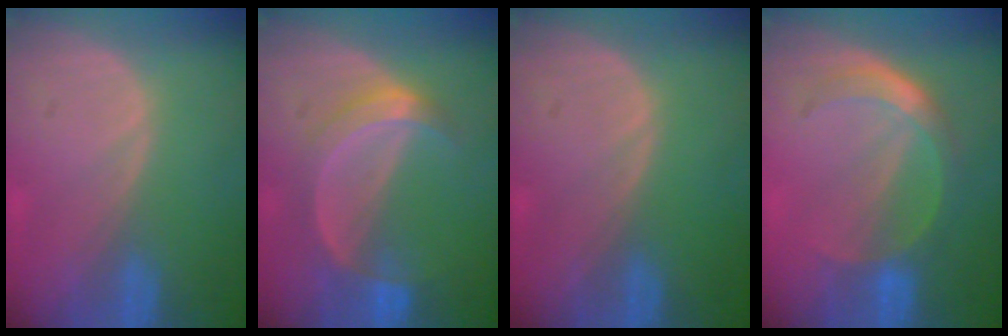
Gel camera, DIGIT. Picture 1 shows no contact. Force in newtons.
{"total": 5.3, "press": 5.2, "slide": 1.2}
{"total": 0.0}
{"total": 6.0, "press": 5.2, "slide": 3.1}